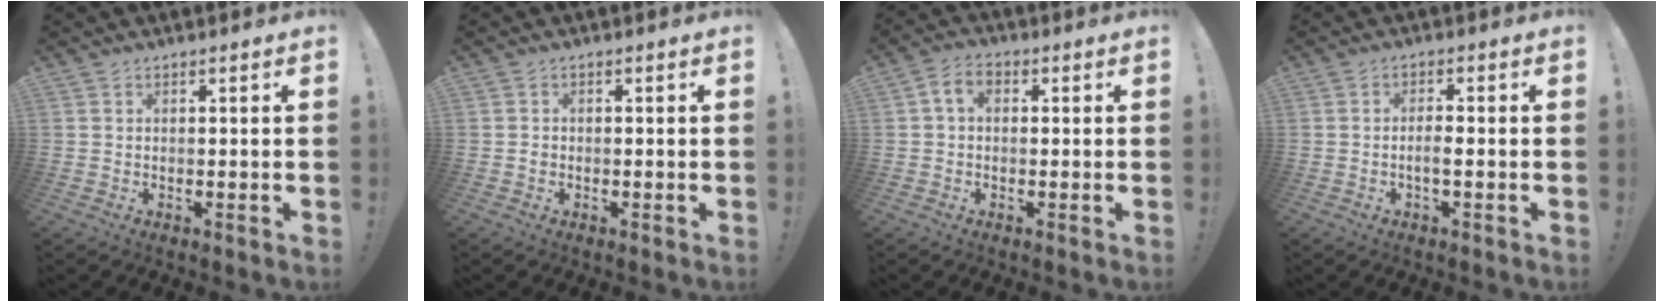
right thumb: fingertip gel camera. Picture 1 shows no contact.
{"total": 0.8, "force": [-0.3, 0.7, 0.0], "torque": [0.001, 0.004, -0.005]}
{"total": 4.8, "force": [0.8, 3.3, 3.4], "torque": [-0.060, 0.008, 0.017]}
{"total": 3.4, "force": [-1.2, 0.6, 3.1], "torque": [-0.066, 0.001, -0.022]}